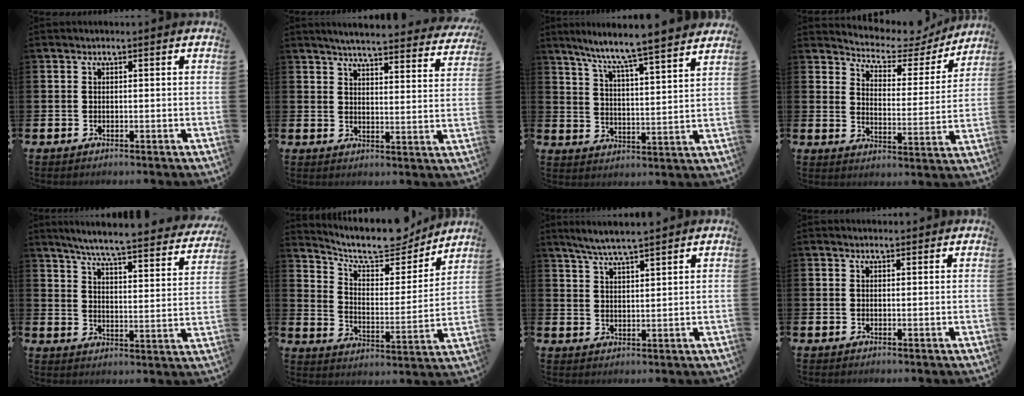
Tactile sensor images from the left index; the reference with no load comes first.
{"total": 5.0, "force": [4.8, 0.1, 1.3], "torque": [-0.037, -0.036, 0.082]}
{"total": 7.6, "force": [7.2, -0.7, 2.2], "torque": [-0.065, -0.063, 0.120]}
{"total": 6.5, "force": [6.0, 2.1, 1.3], "torque": [-0.055, -0.049, 0.098]}
{"total": 6.1, "force": [5.6, -0.1, 2.4], "torque": [-0.063, -0.051, 0.088]}
{"total": 10.0, "force": [9.0, 2.8, 3.2], "torque": [-0.093, -0.064, 0.157]}
{"total": 6.6, "force": [6.3, -0.1, 1.8], "torque": [-0.060, -0.033, 0.112]}
{"total": 0.9, "force": [0.9, 0.3, 0.1], "torque": [0.008, -0.001, 0.014]}